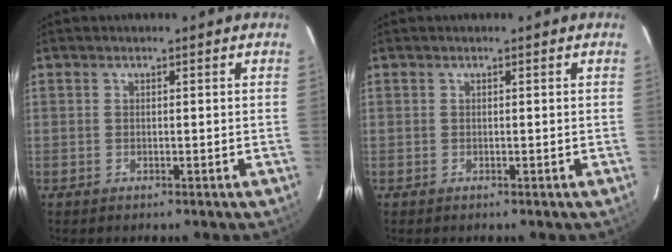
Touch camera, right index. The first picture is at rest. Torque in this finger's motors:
{"motor_torque": [0.00, 0.00, 0.00, 0.00]}